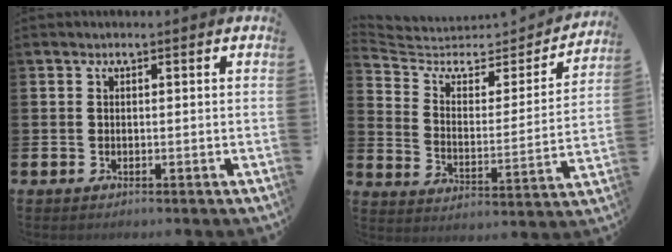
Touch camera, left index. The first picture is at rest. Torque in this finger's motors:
{"motor_torque": [-0.56, -0.55, -0.98, -0.21]}